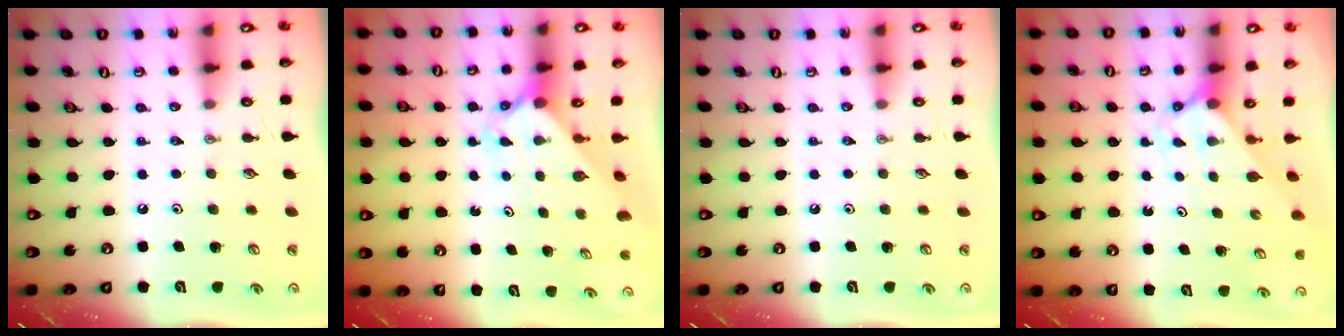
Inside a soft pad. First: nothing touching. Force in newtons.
{"total": 2.4, "press": 2.4, "slide": 0.2}
{"total": 0.0}
{"total": 2.1, "press": 2.1, "slide": 0.2}